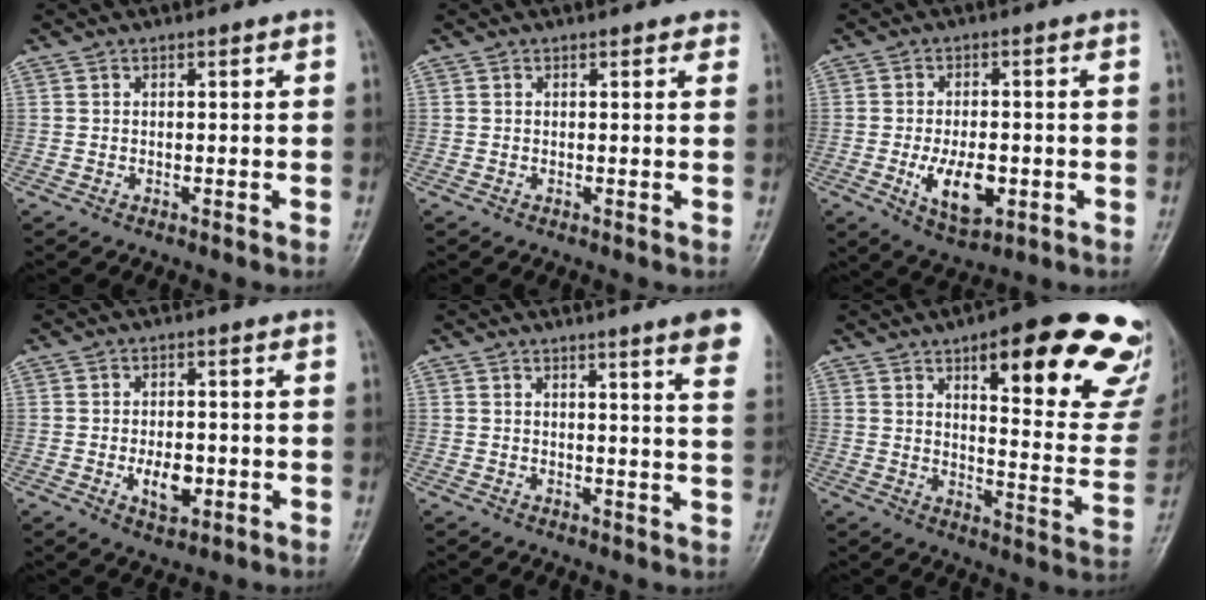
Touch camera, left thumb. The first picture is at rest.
{"total": 1.8, "force": [1.4, 0.7, 0.9], "torque": [0.002, 0.000, 0.007]}
{"total": 8.7, "force": [-2.2, 4.5, 7.0], "torque": [-0.112, -0.002, -0.027]}
{"total": 6.8, "force": [-1.2, 4.2, 5.2], "torque": [-0.065, -0.006, -0.010]}
{"total": 10.1, "force": [6.6, 0.4, 7.6], "torque": [-0.082, -0.023, 0.063]}
{"total": 24.9, "force": [15.0, 7.3, 18.5], "torque": [-0.194, -0.066, 0.193]}